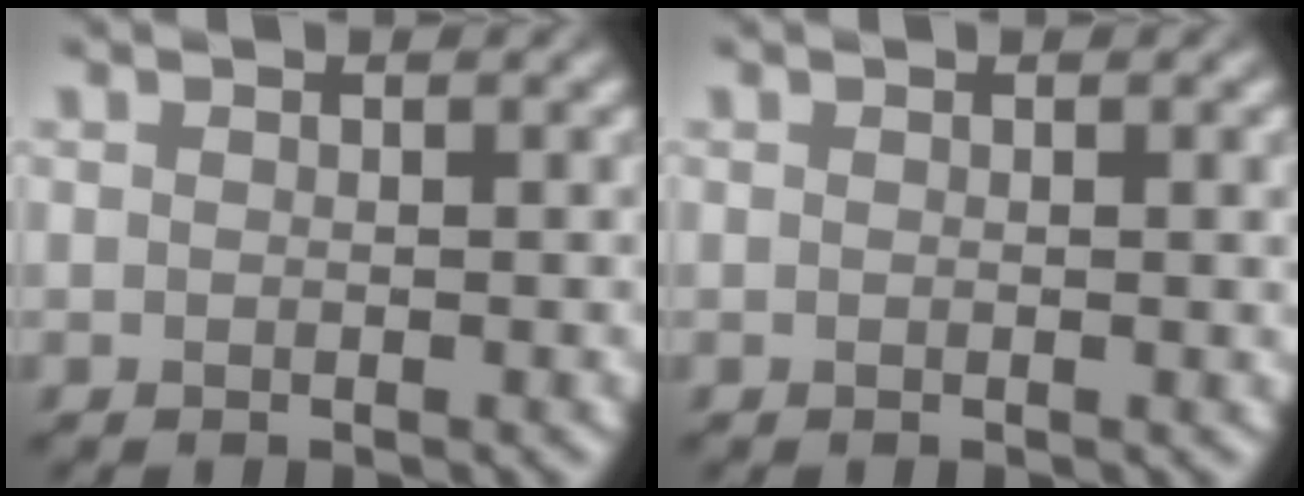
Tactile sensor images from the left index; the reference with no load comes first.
{"total": 1.1, "force": [0.2, 0.3, 1.0], "torque": [-0.011, 0.001, 0.001]}